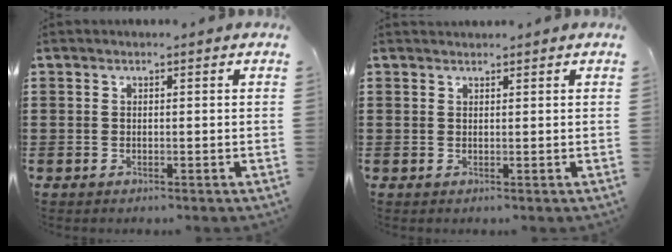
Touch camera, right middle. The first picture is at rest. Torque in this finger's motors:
{"motor_torque": [-0.30, -0.11, -0.03, -0.01]}